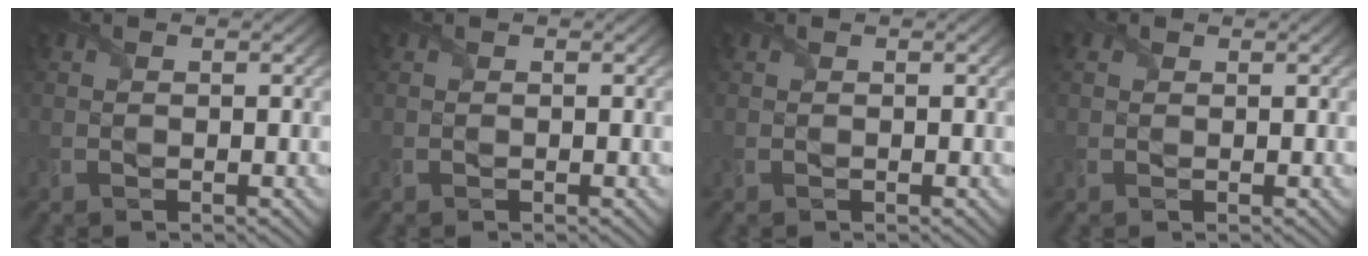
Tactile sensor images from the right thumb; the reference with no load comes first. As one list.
[{"total": 0.0}, {"total": 0.0}, {"total": 1.7, "force": [0.9, 1.2, 0.8], "torque": [-0.023, 0.008, 0.017]}]